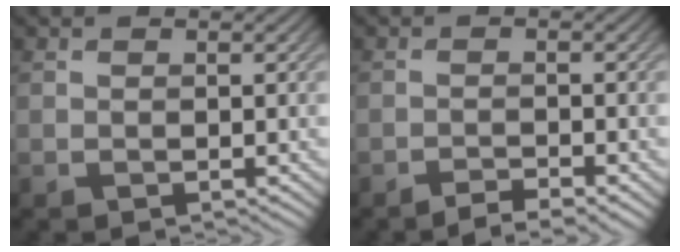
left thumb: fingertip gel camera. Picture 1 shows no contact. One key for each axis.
{"total": 2.6, "fx": -2.0, "fy": 0.3, "fz": 1.5, "tx": -0.022, "ty": 0.003, "tz": -0.040}